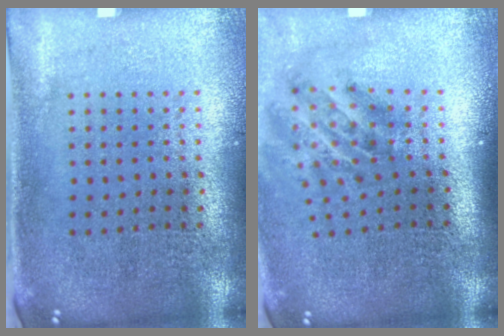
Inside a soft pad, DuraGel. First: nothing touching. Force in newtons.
{"total": 1.9, "press": 1.2, "slide": 1.5}